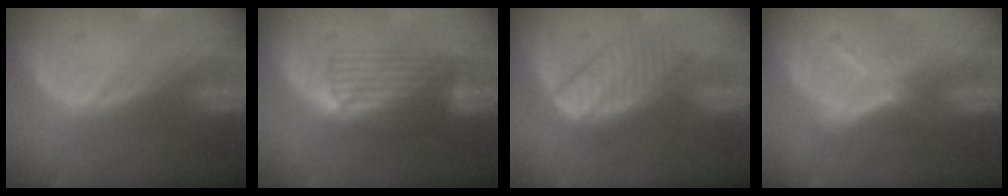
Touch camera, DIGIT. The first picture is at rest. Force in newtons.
{"total": 6.9, "press": 6.1, "slide": 3.2}
{"total": 6.8, "press": 6.1, "slide": 3.0}
{"total": 4.8, "press": 4.7, "slide": 1.2}